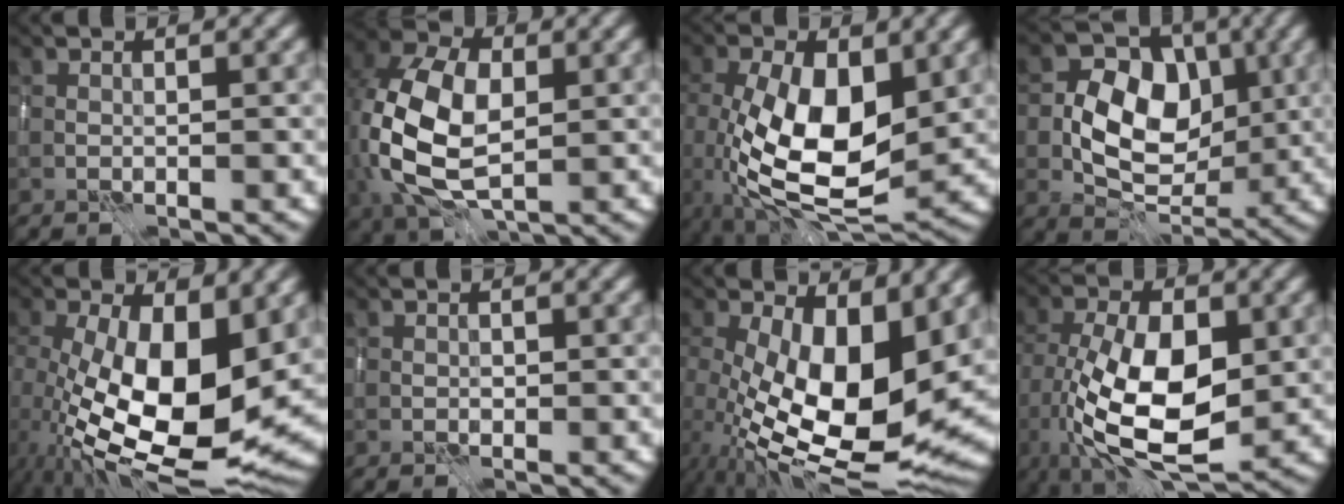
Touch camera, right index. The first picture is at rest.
{"total": 11.4, "force": [0.1, 7.4, 8.7], "torque": [-0.208, -0.005, 0.006]}
{"total": 10.7, "force": [-0.9, 5.1, 9.4], "torque": [-0.180, -0.007, -0.019]}
{"total": 7.8, "force": [0.0, 5.8, 5.3], "torque": [-0.084, -0.002, -0.005]}
{"total": 14.0, "force": [-0.9, 6.5, 12.3], "torque": [-0.213, -0.023, -0.015]}
{"total": 0.7, "force": [-0.2, 0.6, 0.3], "torque": [-0.004, -0.002, -0.001]}
{"total": 13.1, "force": [0.4, 6.4, 11.5], "torque": [-0.190, -0.024, 0.008]}
{"total": 11.3, "force": [-2.0, 5.5, 9.7], "torque": [-0.184, -0.011, -0.036]}